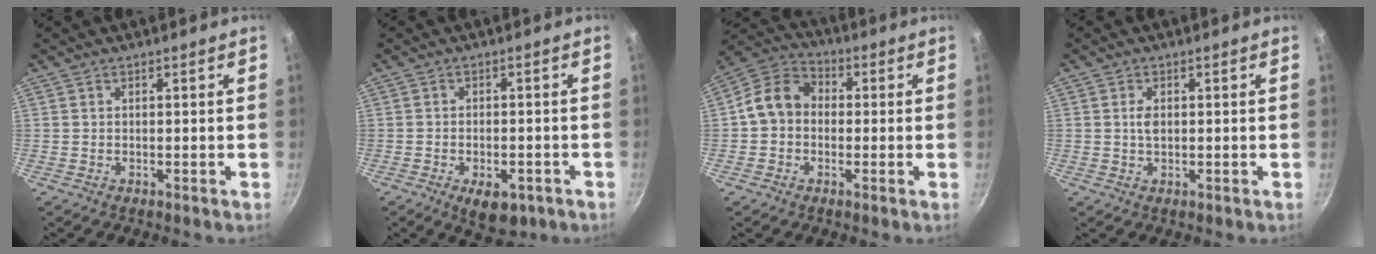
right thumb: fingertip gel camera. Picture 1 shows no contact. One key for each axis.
{"total": 6.6, "fx": -3.3, "fy": 3.4, "fz": 4.6, "tx": -0.059, "ty": 0.009, "tz": -0.041}
{"total": 9.7, "fx": -0.2, "fy": 7.9, "fz": 5.6, "tx": -0.087, "ty": 0.034, "tz": -0.019}
{"total": 2.1, "fx": 0.3, "fy": 1.2, "fz": 1.7, "tx": -0.031, "ty": -0.001, "tz": 0.007}